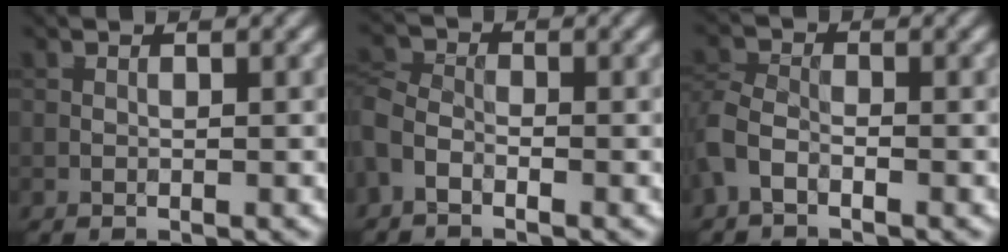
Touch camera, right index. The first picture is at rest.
{"total": 2.6, "force": [-1.6, 1.5, 1.4], "torque": [-0.031, 0.002, -0.048]}
{"total": 2.6, "force": [-1.7, 1.4, 1.4], "torque": [-0.032, 0.003, -0.047]}